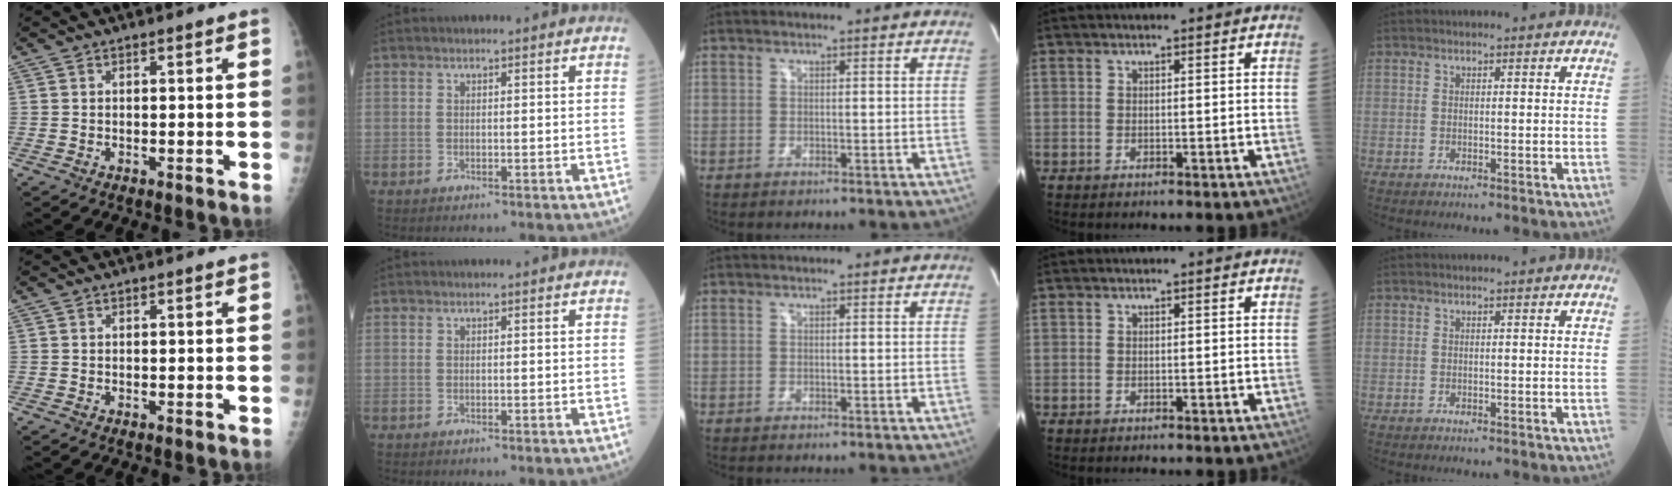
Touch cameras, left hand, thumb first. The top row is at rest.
{}